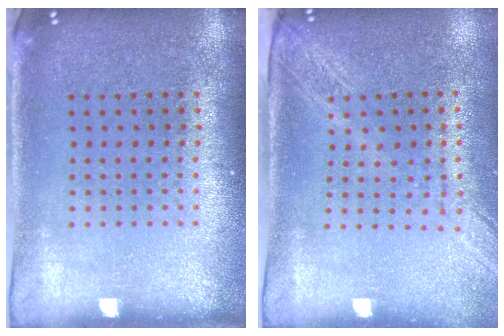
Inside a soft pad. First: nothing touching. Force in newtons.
{"total": 2.1, "press": 1.7, "slide": 1.2}